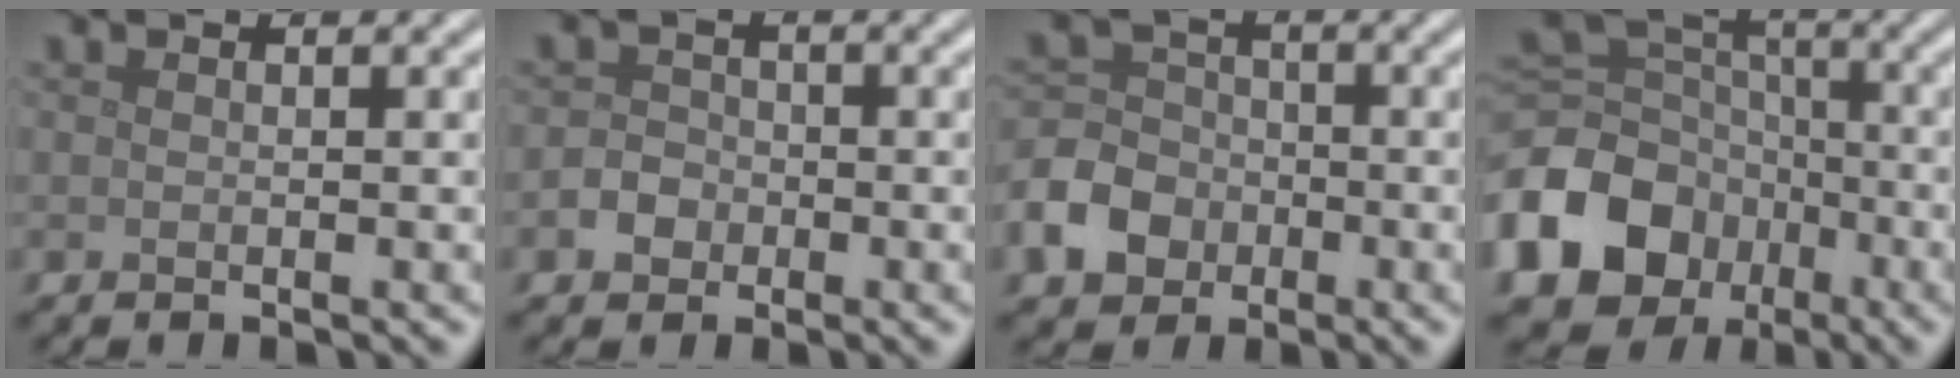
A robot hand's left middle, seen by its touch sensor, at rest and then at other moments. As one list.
[{"total": 2.0, "force": [-0.7, 1.7, 0.7], "torque": [0.001, 0.001, -0.019]}, {"total": 6.5, "force": [-3.0, 5.2, 2.4], "torque": [-0.041, -0.012, -0.075]}, {"total": 14.6, "force": [-6.8, 11.6, 5.6], "torque": [-0.160, -0.036, -0.136]}]